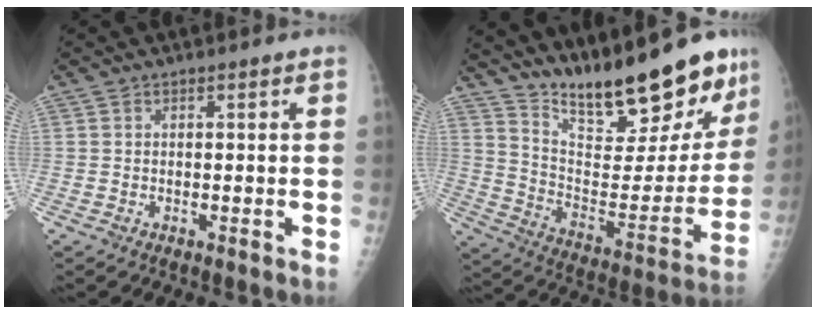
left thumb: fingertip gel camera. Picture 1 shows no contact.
{"total": 26.0, "force": [20.4, 7.3, 14.3], "torque": [-0.180, -0.103, 0.310]}